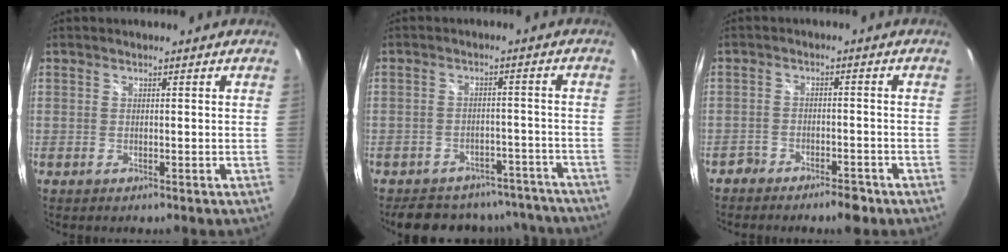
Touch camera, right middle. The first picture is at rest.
{"total": 16.9, "force": [-14.6, 6.9, 4.9], "torque": [-0.102, 0.034, -0.172]}
{"total": 5.4, "force": [-4.5, 2.1, 2.3], "torque": [-0.058, 0.007, -0.067]}